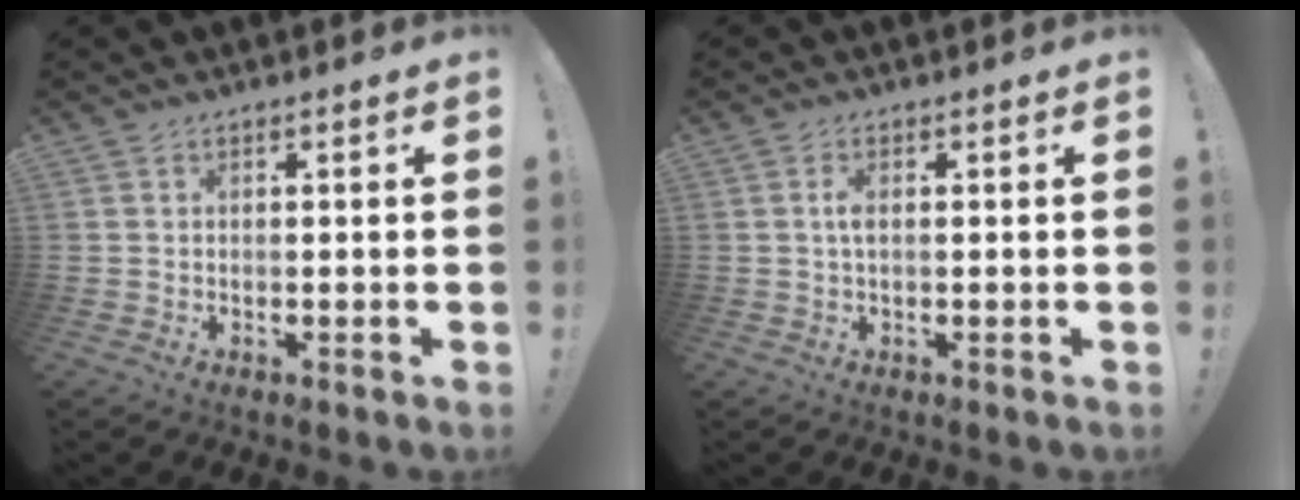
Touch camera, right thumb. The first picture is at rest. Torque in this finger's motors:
{"motor_torque": [0.26, 0.08, 0.52, -0.43, -0.02]}